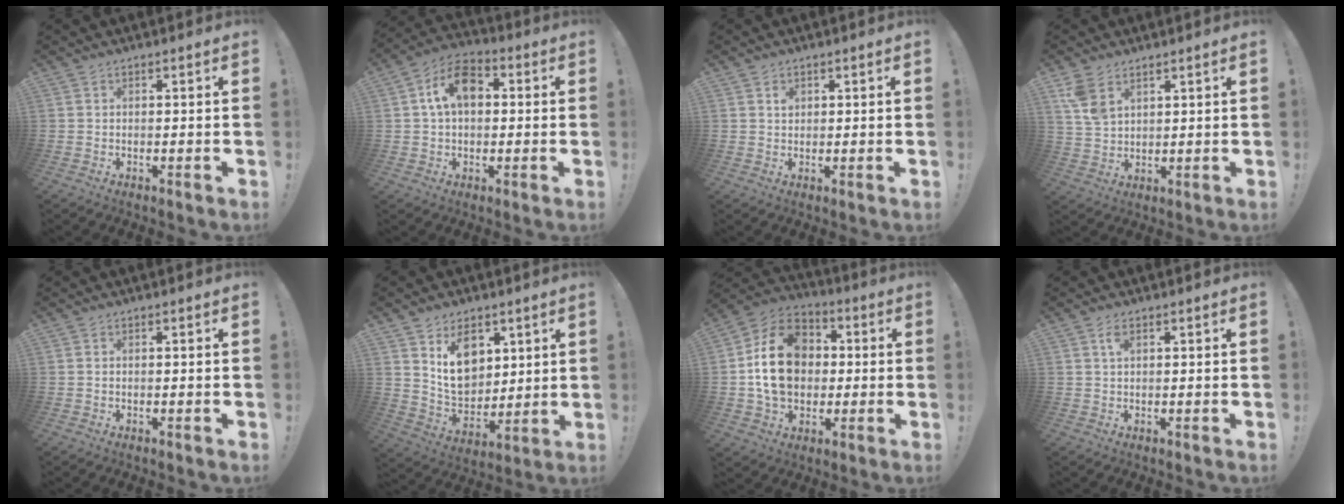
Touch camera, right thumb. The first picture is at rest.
{"total": 11.5, "force": [2.8, 7.6, 8.2], "torque": [-0.137, 0.016, 0.056]}
{"total": 1.3, "force": [0.7, 1.1, 0.4], "torque": [0.002, -0.003, 0.010]}
{"total": 6.8, "force": [4.0, 3.6, 4.1], "torque": [-0.067, -0.017, 0.079]}
{"total": 0.0}
{"total": 13.0, "force": [6.2, 9.4, 6.5], "torque": [-0.091, -0.034, 0.123]}
{"total": 19.8, "force": [1.1, 15.5, 12.2], "torque": [-0.198, 0.017, 0.027]}
{"total": 2.3, "force": [0.9, 1.1, 1.8], "torque": [-0.031, 0.000, 0.014]}